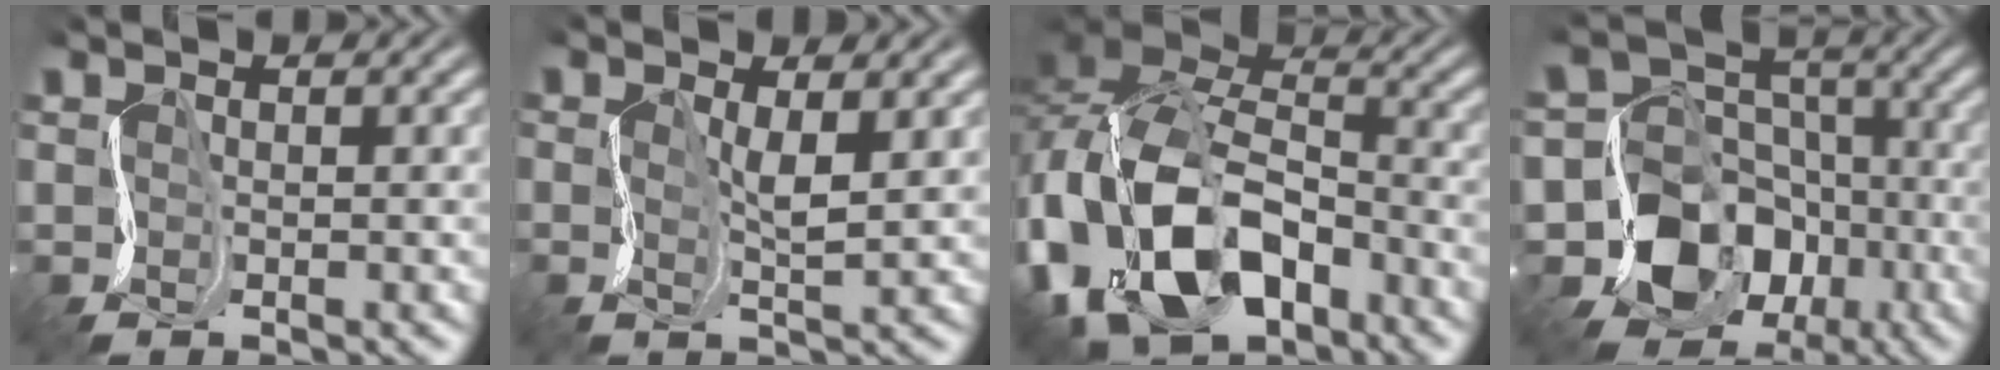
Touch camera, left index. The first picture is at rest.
{"total": 1.2, "force": [-0.1, 0.0, 1.2], "torque": [-0.035, 0.000, -0.005]}
{"total": 12.9, "force": [-6.5, 8.0, 7.7], "torque": [-0.173, -0.005, -0.137]}
{"total": 11.1, "force": [-5.6, 9.0, 3.3], "torque": [-0.059, -0.001, -0.113]}